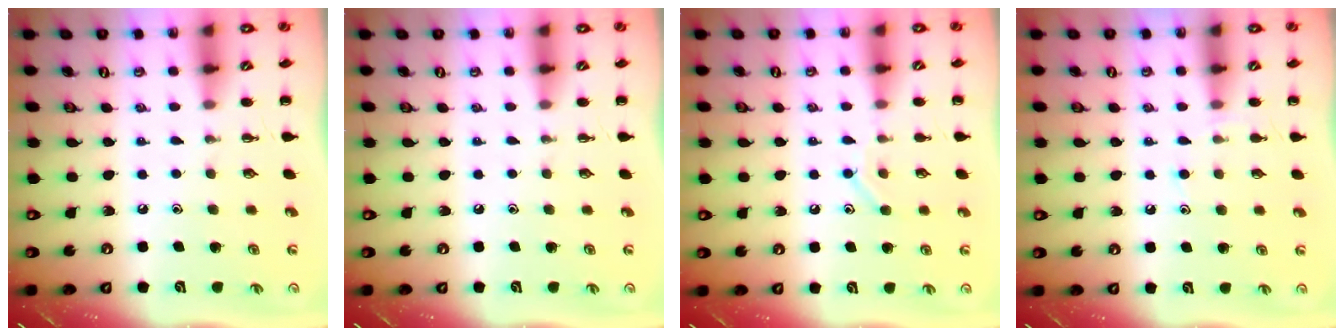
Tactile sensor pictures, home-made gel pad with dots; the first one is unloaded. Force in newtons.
{"total": 0.0}
{"total": 8.4, "press": 8.2, "slide": 1.5}
{"total": 5.7, "press": 5.4, "slide": 1.9}